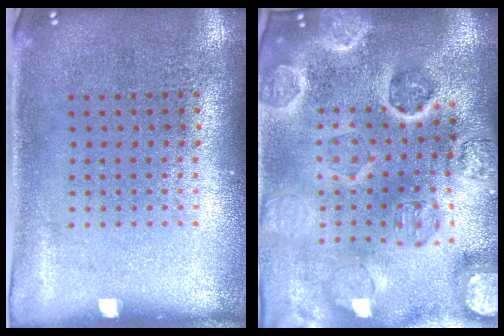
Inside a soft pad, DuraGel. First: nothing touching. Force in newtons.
{"total": 4.3, "press": 3.9, "slide": 1.6}